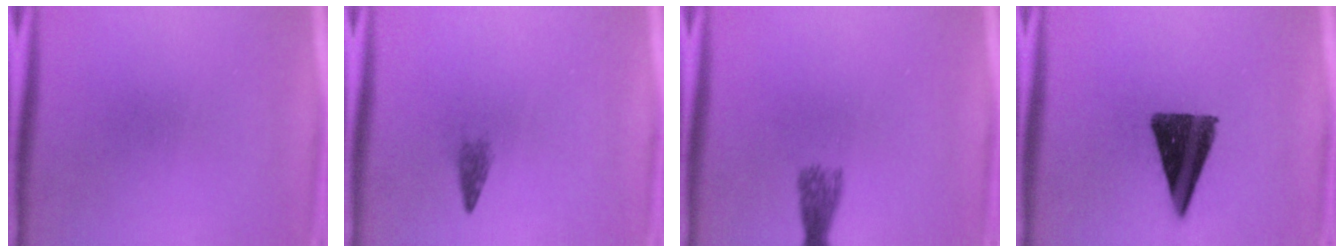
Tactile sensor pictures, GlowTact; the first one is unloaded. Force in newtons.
{"total": 1.3}
{"total": 2.7}
{"total": 13.2}